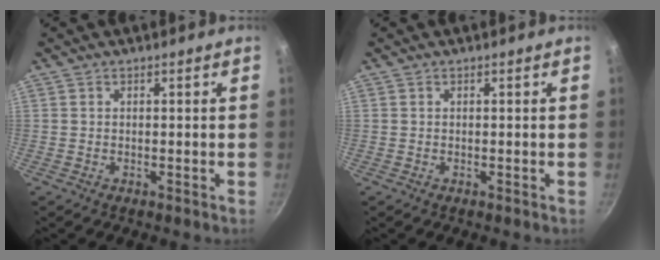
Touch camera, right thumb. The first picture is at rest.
{"total": 0.0}